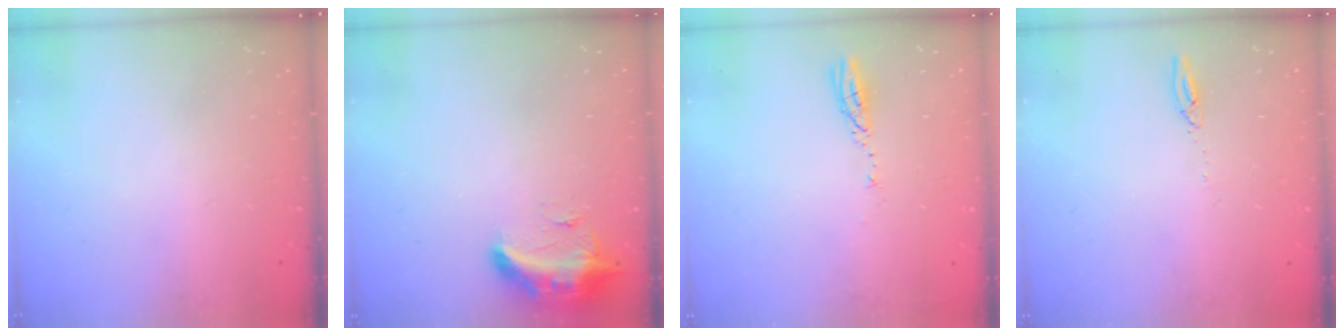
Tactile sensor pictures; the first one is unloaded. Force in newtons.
{"total": 9.5, "press": 9.4, "slide": 1.2}
{"total": 3.5, "press": 3.4, "slide": 0.3}
{"total": 2.7, "press": 2.7, "slide": 0.2}